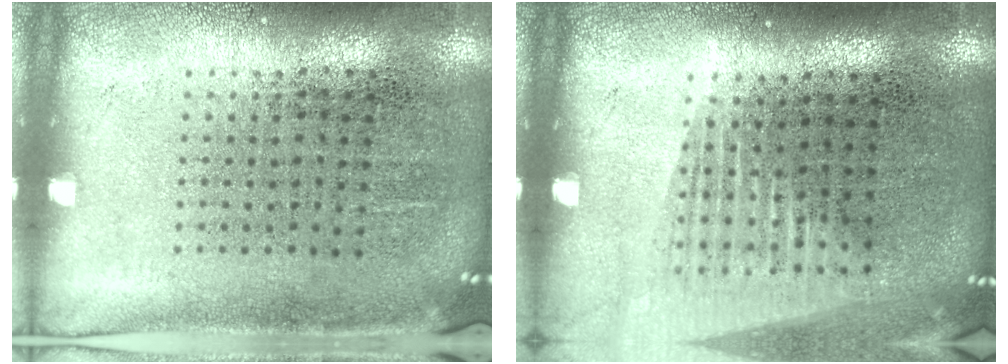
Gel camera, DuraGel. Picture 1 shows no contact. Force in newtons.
{"total": 1.4, "press": 1.2, "slide": 0.8}